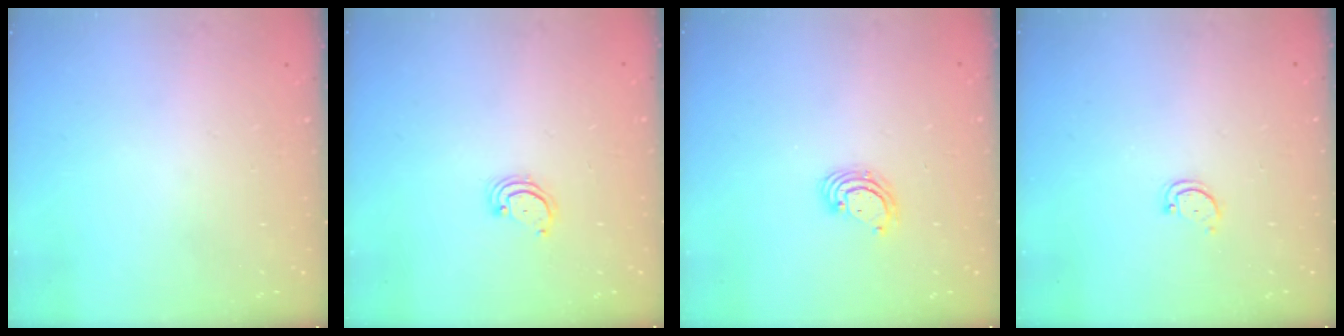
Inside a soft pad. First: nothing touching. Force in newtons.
{"total": 2.3, "press": 2.2, "slide": 0.2}
{"total": 4.0, "press": 3.9, "slide": 0.2}
{"total": 2.9, "press": 2.9, "slide": 0.4}